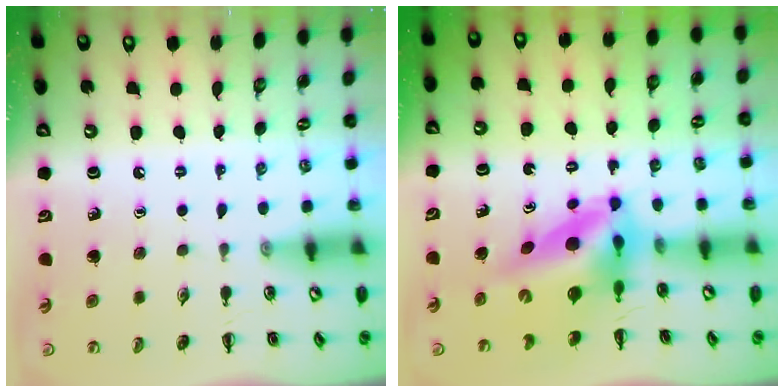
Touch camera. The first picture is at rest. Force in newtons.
{"total": 8.7, "press": 8.3, "slide": 2.6}